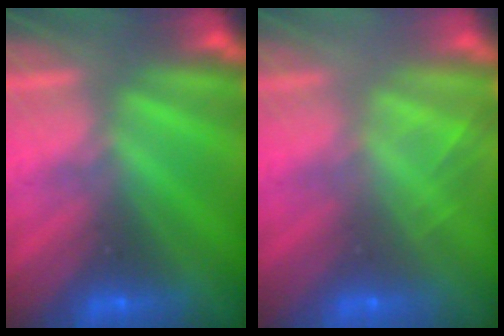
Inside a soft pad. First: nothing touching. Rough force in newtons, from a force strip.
{"total": 2.0}